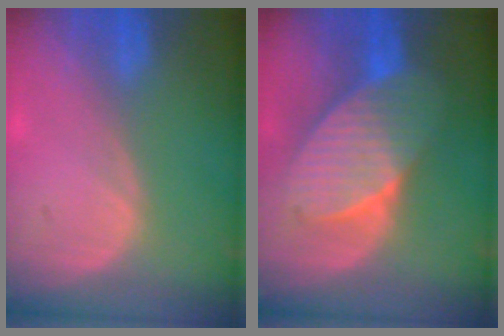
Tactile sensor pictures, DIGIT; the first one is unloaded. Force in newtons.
{"total": 8.2, "press": 8.2, "slide": 0.3}